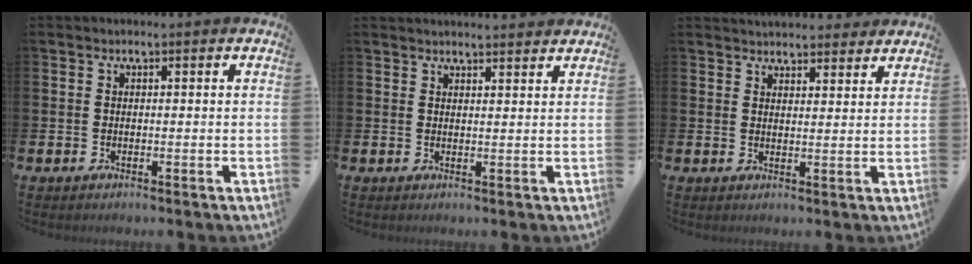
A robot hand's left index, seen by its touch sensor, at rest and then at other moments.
{"total": 2.2, "force": [2.2, 0.0, 0.0], "torque": [0.006, -0.014, 0.037]}
{"total": 3.9, "force": [3.8, 0.8, 0.1], "torque": [0.000, -0.020, 0.069]}